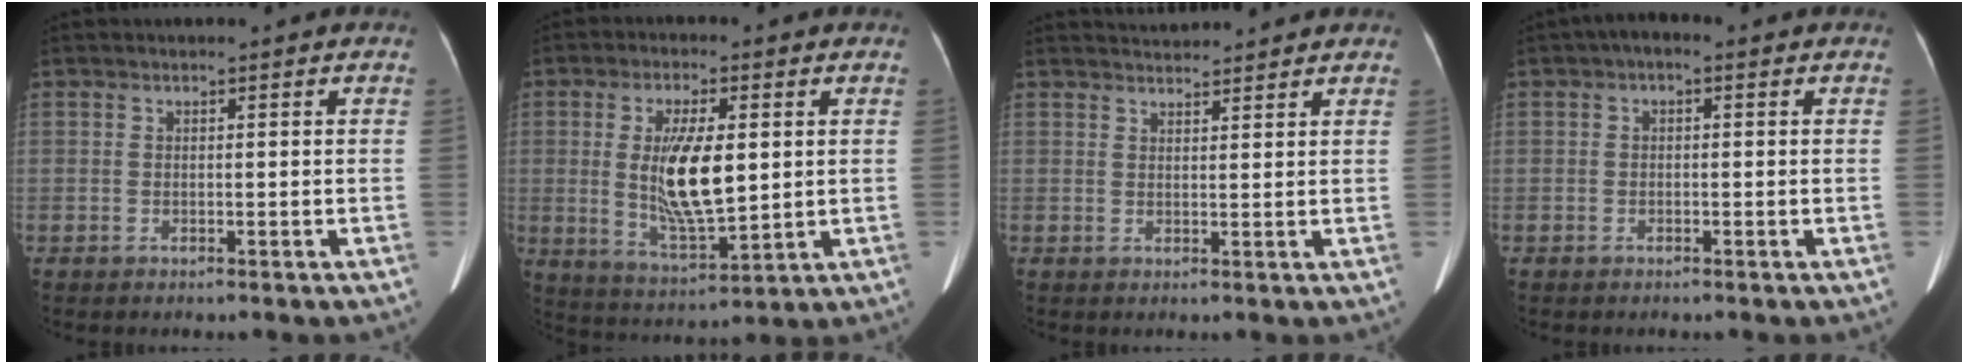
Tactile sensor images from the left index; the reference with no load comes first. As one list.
[{"total": 11.1, "force": [1.2, 3.1, 10.6], "torque": [-0.211, -0.009, 0.027]}, {"total": 4.8, "force": [4.7, 0.5, 0.8], "torque": [-0.015, 0.029, 0.064]}, {"total": 1.8, "force": [0.4, 0.9, 1.5], "torque": [-0.023, 0.008, 0.000]}]